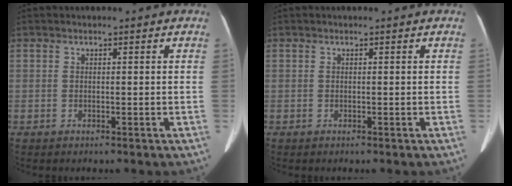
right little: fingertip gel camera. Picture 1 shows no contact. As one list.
[{"total": 0.0}]